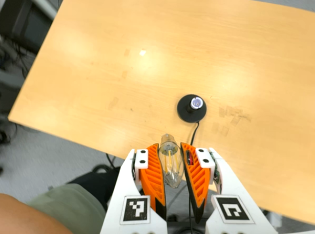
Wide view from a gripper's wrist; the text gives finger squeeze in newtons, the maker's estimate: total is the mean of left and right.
{"total": 20.9, "left": 22.9, "right": 19.0}